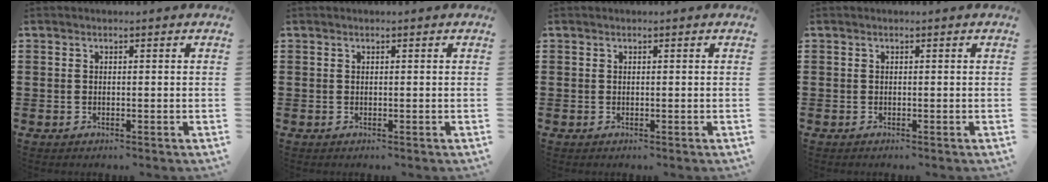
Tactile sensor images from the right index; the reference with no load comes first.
{"total": 0.0}
{"total": 0.0}
{"total": 0.0}